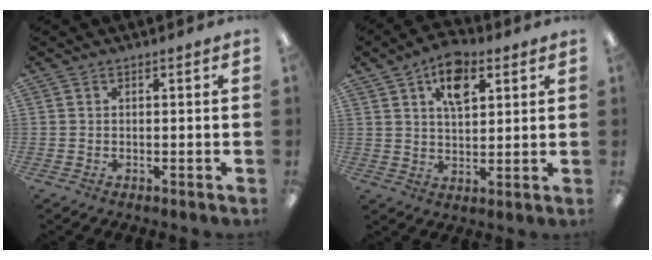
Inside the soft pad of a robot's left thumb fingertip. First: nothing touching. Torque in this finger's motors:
{"motor_torque": [-0.08, 0.05, 0.23, -0.25, 0.06]}